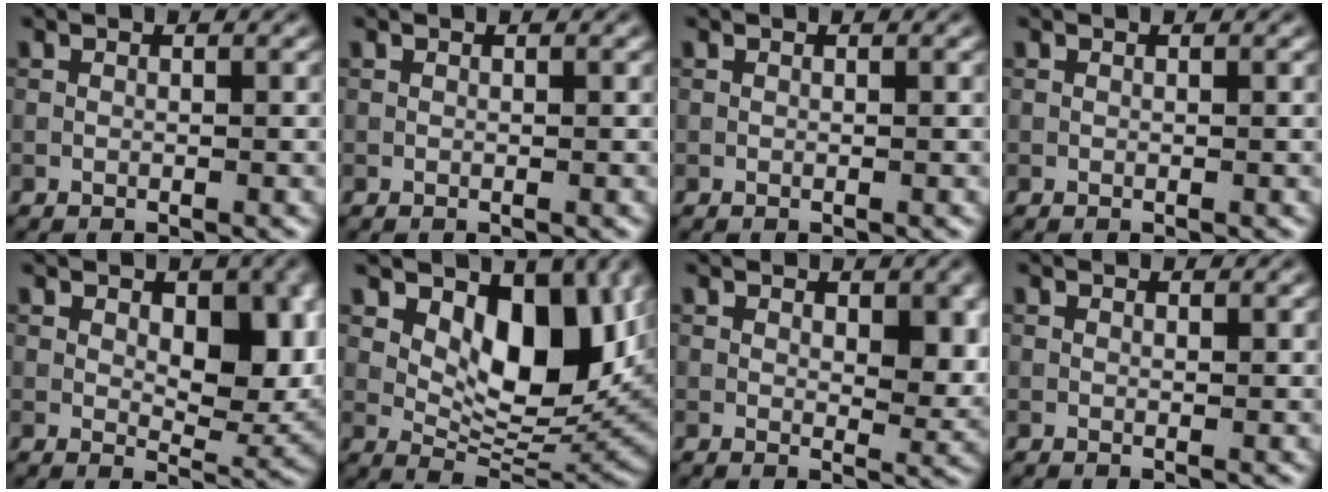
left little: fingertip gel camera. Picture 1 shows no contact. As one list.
[{"total": 0.0}, {"total": 0.0}, {"total": 0.0}, {"total": 7.9, "force": [1.4, 4.5, 6.3], "torque": [-0.086, -0.005, 0.027]}, {"total": 9.5, "force": [3.4, 5.3, 7.2], "torque": [-0.104, -0.015, 0.061]}, {"total": 4.3, "force": [1.2, 2.5, 3.3], "torque": [-0.040, -0.006, 0.025]}, {"total": 0.5, "force": [0.5, 0.2, 0.0], "torque": [0.001, 0.002, 0.011]}]